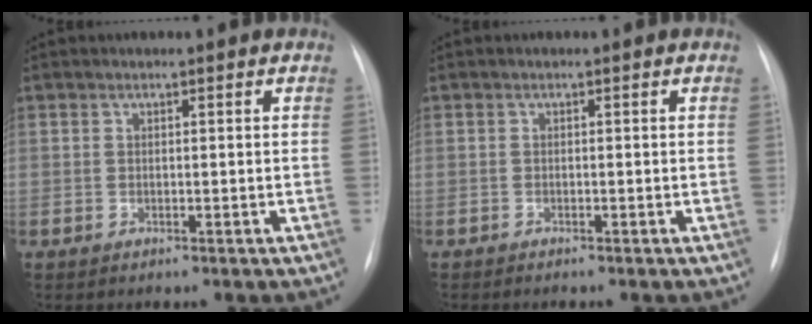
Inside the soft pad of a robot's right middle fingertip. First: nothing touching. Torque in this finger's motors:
{"motor_torque": [-0.34, 0.03, -0.04, 0.00]}